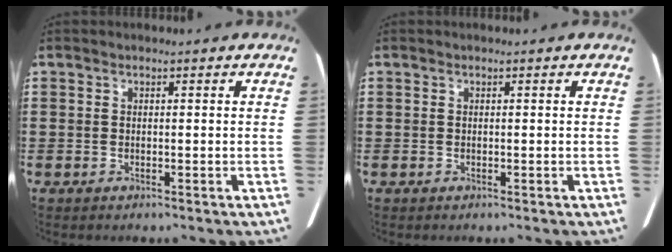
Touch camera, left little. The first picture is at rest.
{"total": 0.0}